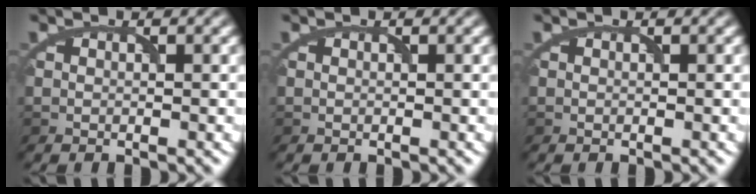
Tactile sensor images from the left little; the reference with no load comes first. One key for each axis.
{"total": 0.0}
{"total": 0.0}